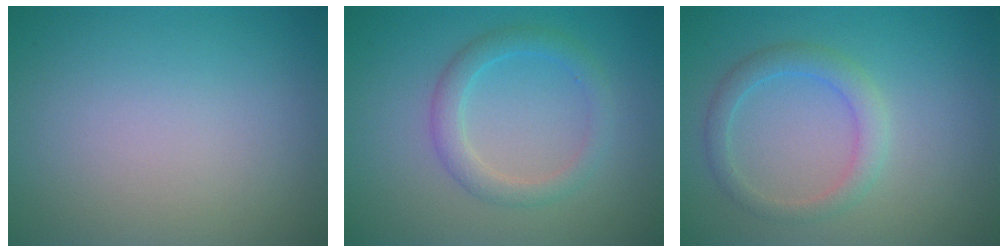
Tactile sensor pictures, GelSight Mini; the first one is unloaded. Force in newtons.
{"total": 2.6, "press": 2.6, "slide": 0.1}
{"total": 2.4, "press": 2.4, "slide": 0.1}